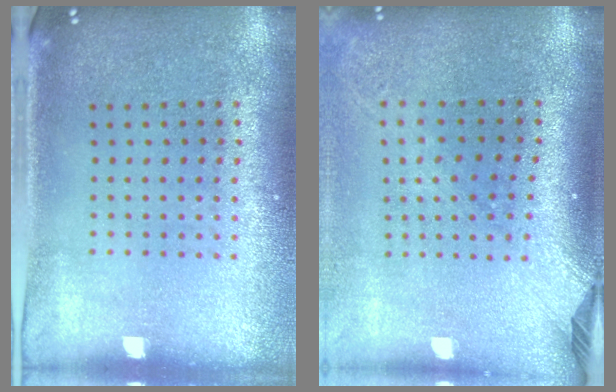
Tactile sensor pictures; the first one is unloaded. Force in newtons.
{"total": 2.3, "press": 1.7, "slide": 1.5}